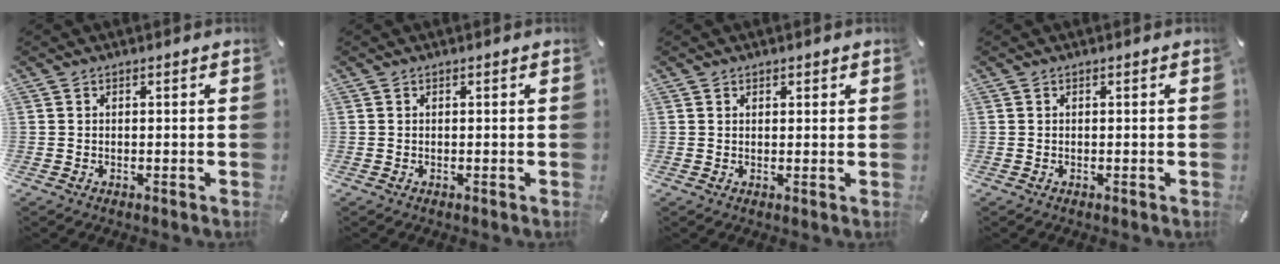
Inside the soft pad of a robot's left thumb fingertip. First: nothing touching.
{"total": 0.0}
{"total": 1.1, "force": [0.7, 0.8, 0.2], "torque": [0.005, -0.002, 0.011]}
{"total": 0.0}